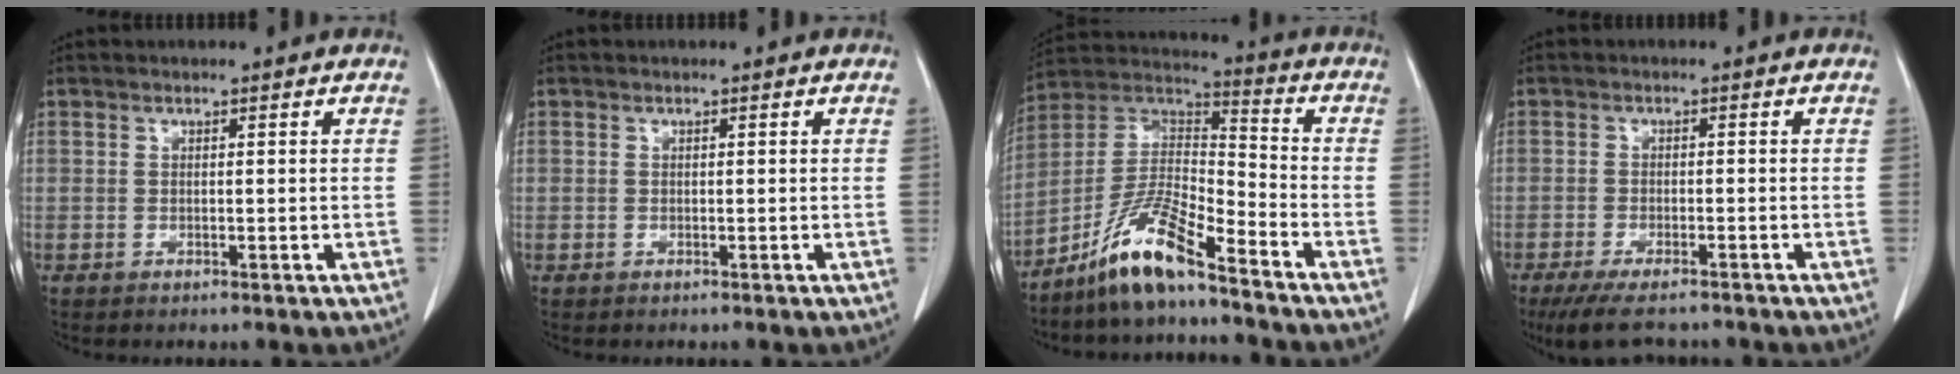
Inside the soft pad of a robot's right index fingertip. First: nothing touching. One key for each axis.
{"total": 0.7, "fx": 0.0, "fy": 0.7, "fz": -0.2, "tx": 0.011, "ty": 0.005, "tz": -0.003}
{"total": 11.8, "fx": -8.8, "fy": 1.5, "fz": 7.7, "tx": -0.155, "ty": 0.008, "tz": -0.169}
{"total": 7.4, "fx": -6.3, "fy": 1.8, "fz": 3.5, "tx": -0.051, "ty": -0.014, "tz": -0.103}